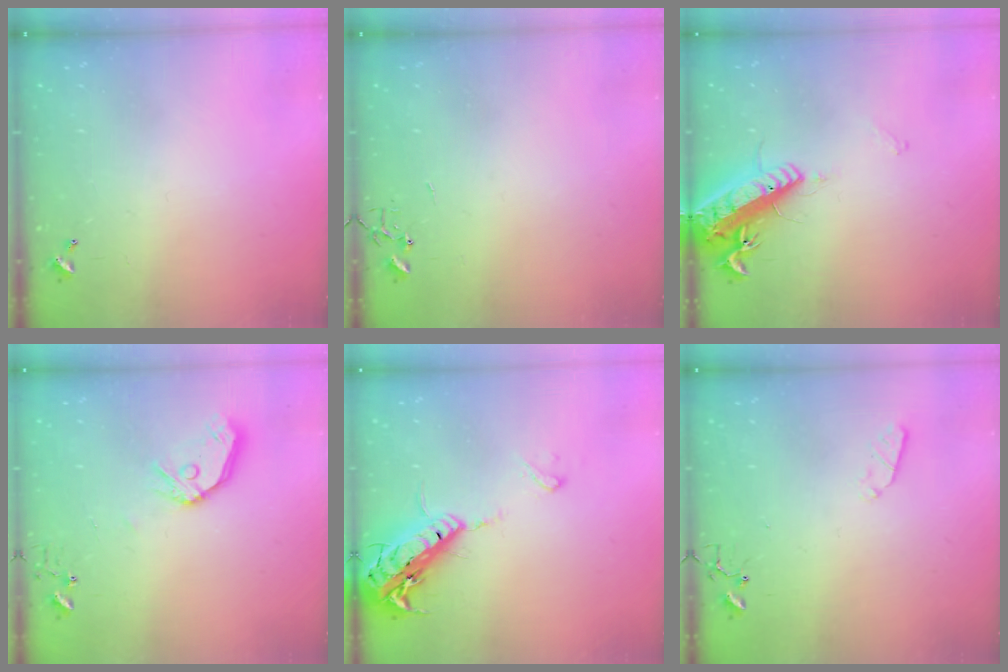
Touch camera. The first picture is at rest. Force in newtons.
{"total": 0.0}
{"total": 16.3, "press": 15.9, "slide": 3.8}
{"total": 11.3, "press": 11.3, "slide": 1.3}
{"total": 17.5, "press": 17.2, "slide": 3.6}
{"total": 3.2, "press": 3.1, "slide": 0.5}